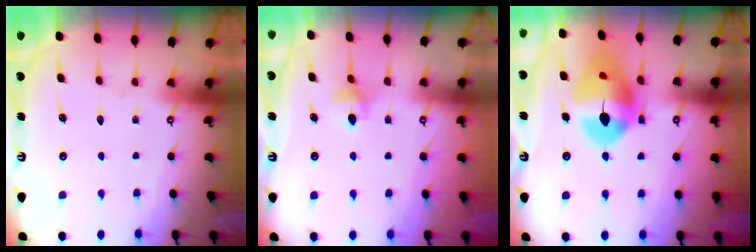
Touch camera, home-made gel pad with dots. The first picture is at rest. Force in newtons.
{"total": 4.3, "press": 4.2, "slide": 0.7}
{"total": 16.6, "press": 16.5, "slide": 1.9}